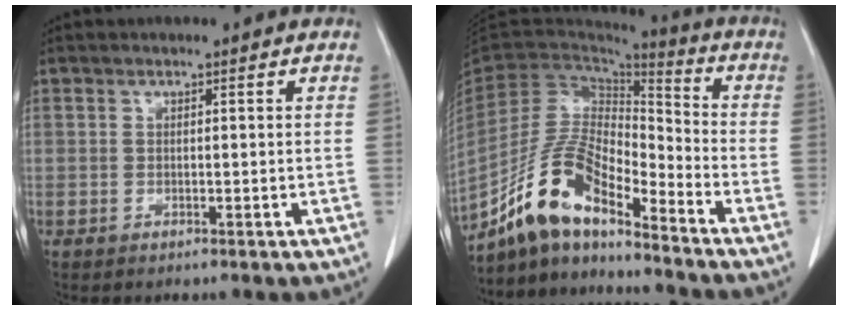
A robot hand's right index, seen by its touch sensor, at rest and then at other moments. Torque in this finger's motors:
{"motor_torque": [0.35, -0.46, 0.63, 0.14]}